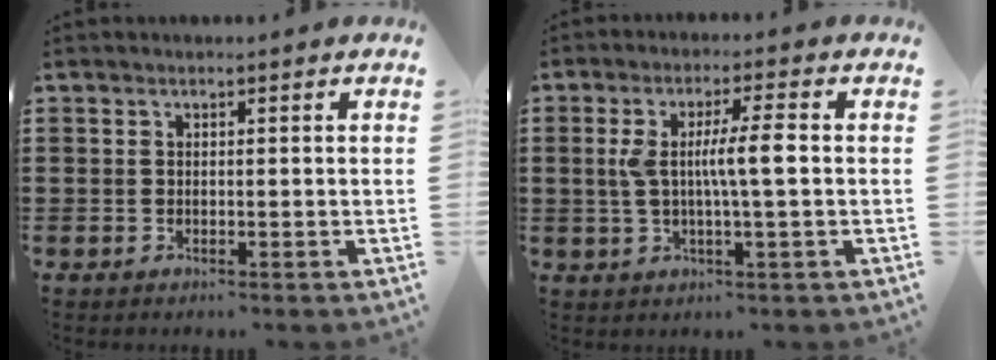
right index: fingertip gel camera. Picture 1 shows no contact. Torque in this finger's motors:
{"motor_torque": [0.52, -0.13, 0.31, 0.13]}